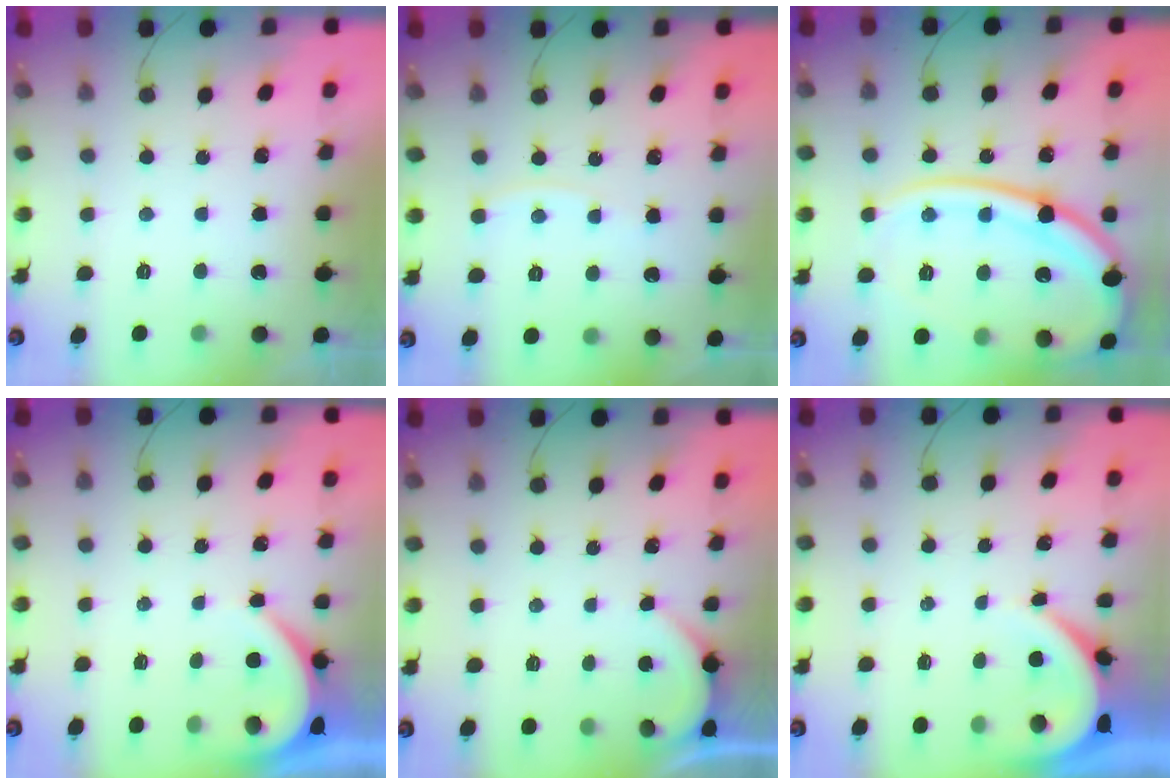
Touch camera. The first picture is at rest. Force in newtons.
{"total": 2.8, "press": 2.7, "slide": 0.4}
{"total": 23.9, "press": 23.7, "slide": 2.6}
{"total": 3.9, "press": 3.9, "slide": 0.5}
{"total": 1.9, "press": 1.9, "slide": 0.2}
{"total": 3.5, "press": 3.4, "slide": 0.4}